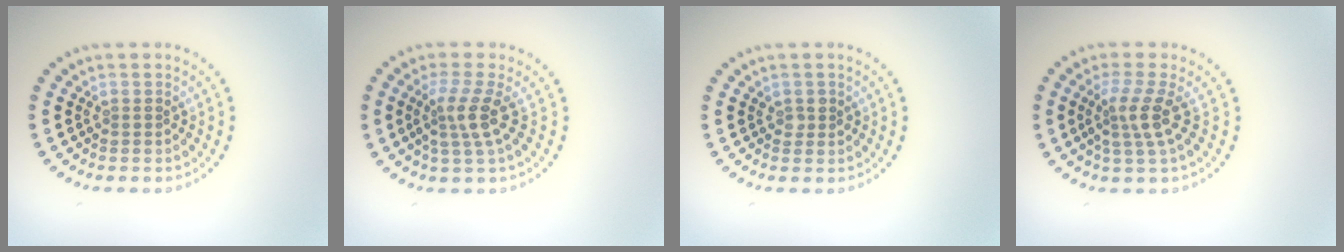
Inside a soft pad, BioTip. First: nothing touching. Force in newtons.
{"total": 2.8, "press": 2.2, "slide": 1.8}
{"total": 1.0, "press": 0.9, "slide": 0.1}
{"total": 2.8, "press": 2.2, "slide": 1.8}